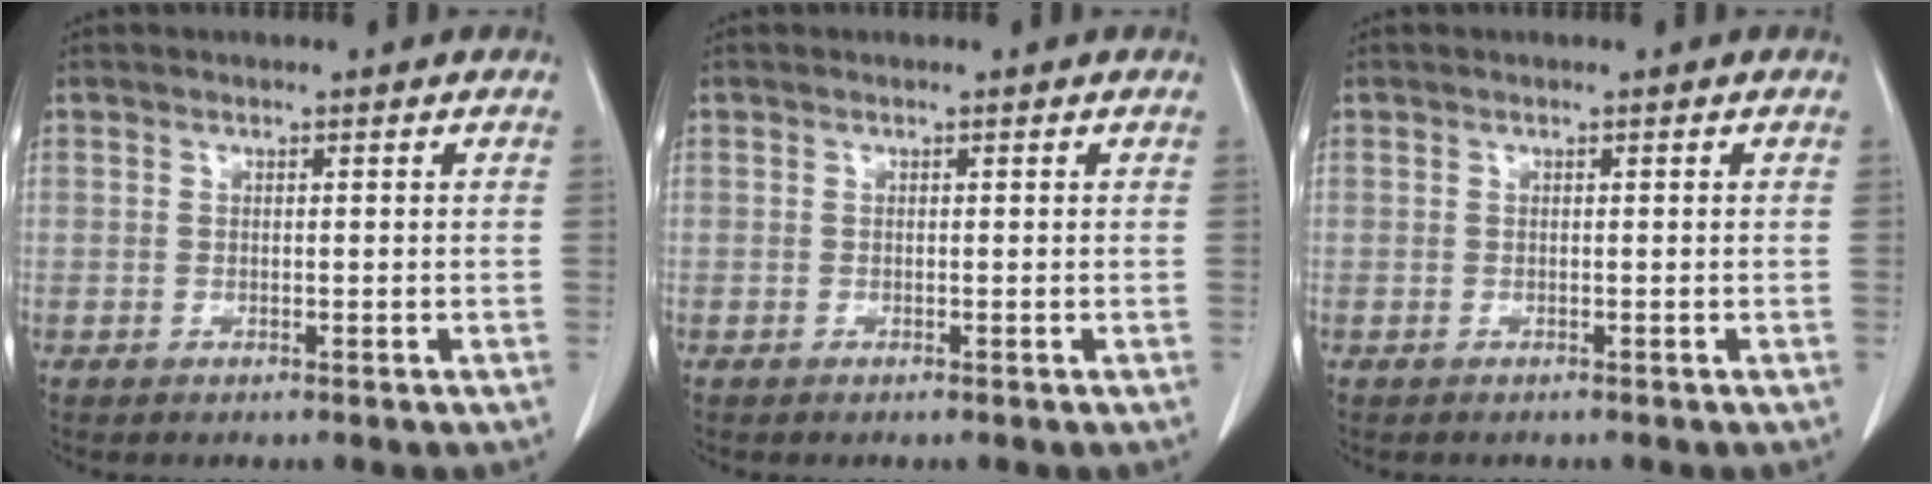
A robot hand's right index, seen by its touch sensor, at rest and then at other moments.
{"total": 0.0}
{"total": 0.6, "force": [-0.6, 0.2, 0.1], "torque": [-0.005, -0.001, -0.010]}